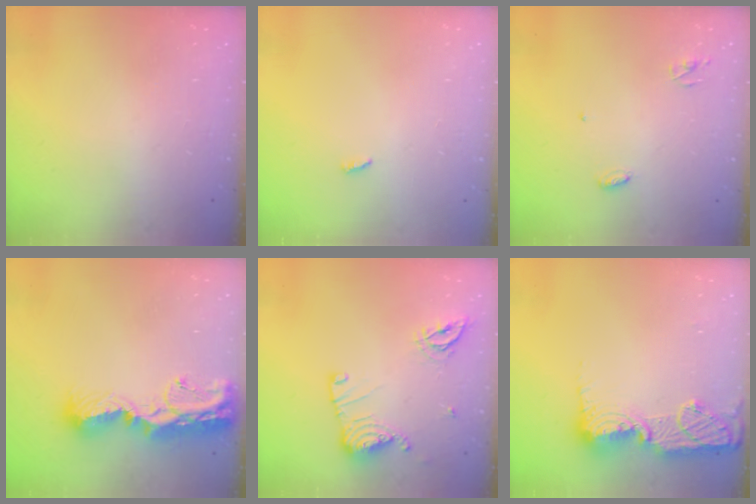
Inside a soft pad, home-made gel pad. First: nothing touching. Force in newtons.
{"total": 2.3, "press": 2.3, "slide": 0.2}
{"total": 3.5, "press": 3.5, "slide": 0.2}
{"total": 15.0, "press": 15.0, "slide": 1.2}
{"total": 12.8, "press": 12.8, "slide": 0.5}
{"total": 15.4, "press": 15.4, "slide": 1.2}